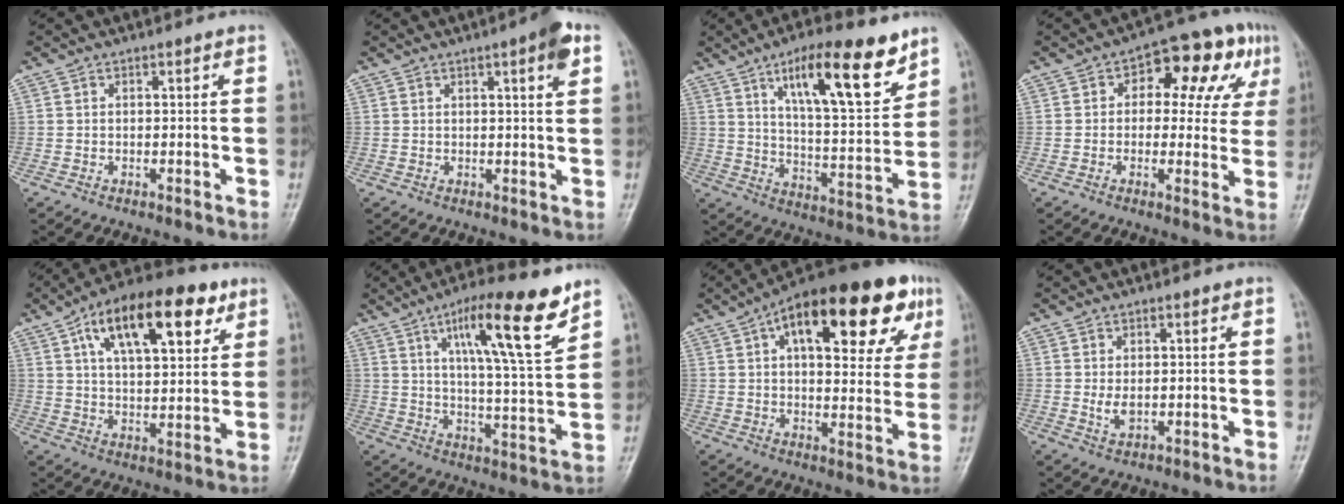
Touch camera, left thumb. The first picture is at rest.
{"total": 4.4, "force": [2.1, 0.5, 3.9], "torque": [-0.052, -0.005, 0.026]}
{"total": 17.5, "force": [10.2, 5.0, 13.4], "torque": [-0.182, -0.052, 0.169]}
{"total": 12.9, "force": [4.4, 7.7, 9.5], "torque": [-0.063, 0.021, 0.049]}
{"total": 19.3, "force": [9.0, 8.5, 14.8], "torque": [-0.210, -0.011, 0.145]}
{"total": 16.5, "force": [9.5, 2.5, 13.2], "torque": [-0.200, -0.046, 0.157]}
{"total": 25.0, "force": [11.1, 10.5, 19.7], "torque": [-0.259, 0.011, 0.156]}
{"total": 2.5, "force": [0.2, 1.5, 2.1], "torque": [-0.037, -0.008, 0.007]}